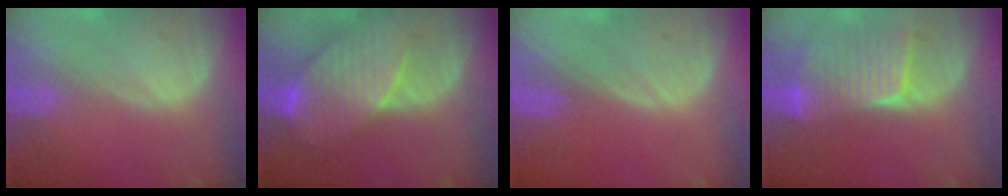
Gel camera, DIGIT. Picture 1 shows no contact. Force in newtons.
{"total": 8.2, "press": 7.6, "slide": 3.1}
{"total": 0.0}
{"total": 6.8, "press": 6.8, "slide": 0.5}